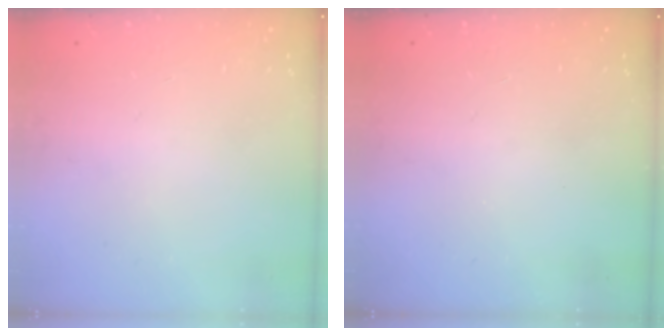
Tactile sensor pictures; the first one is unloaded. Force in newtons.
{"total": 0.0}